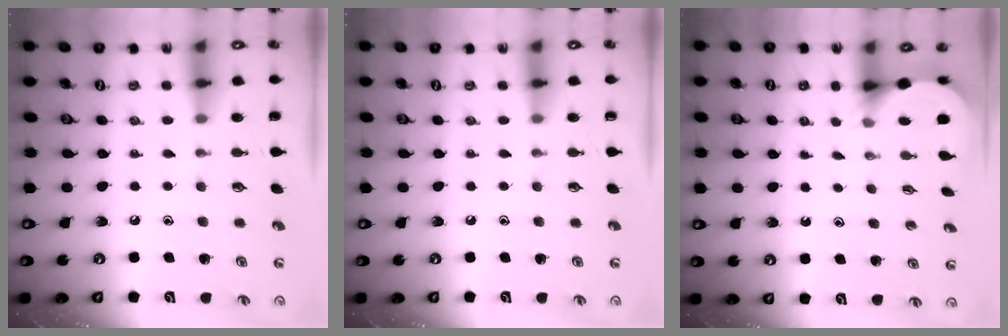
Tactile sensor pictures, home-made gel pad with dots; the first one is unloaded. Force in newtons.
{"total": 0.0}
{"total": 3.0, "press": 3.0, "slide": 0.2}